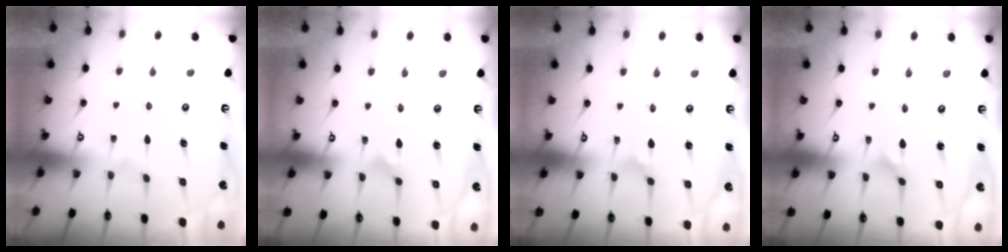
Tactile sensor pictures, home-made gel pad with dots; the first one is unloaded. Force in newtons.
{"total": 2.0, "press": 2.0, "slide": 0.1}
{"total": 2.2, "press": 2.2, "slide": 0.1}
{"total": 1.6, "press": 1.6, "slide": 0.1}